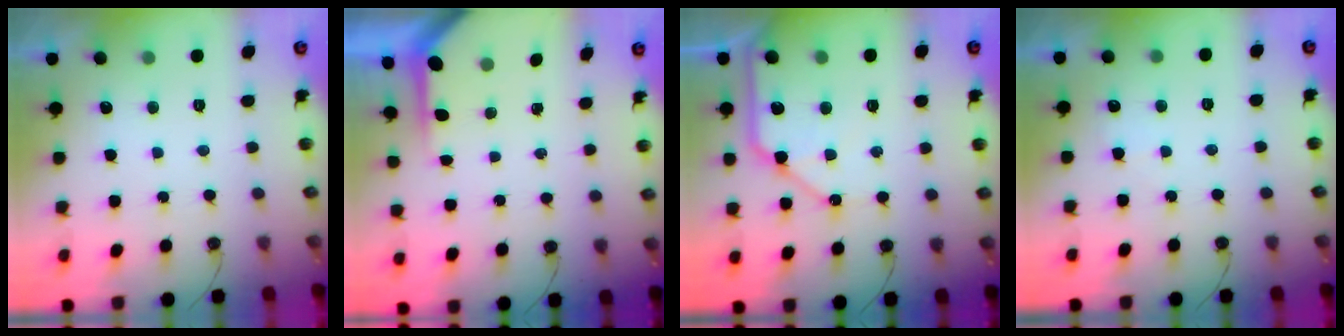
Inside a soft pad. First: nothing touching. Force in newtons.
{"total": 3.9, "press": 3.9, "slide": 0.4}
{"total": 11.2, "press": 11.1, "slide": 1.5}
{"total": 3.0, "press": 3.0, "slide": 0.4}